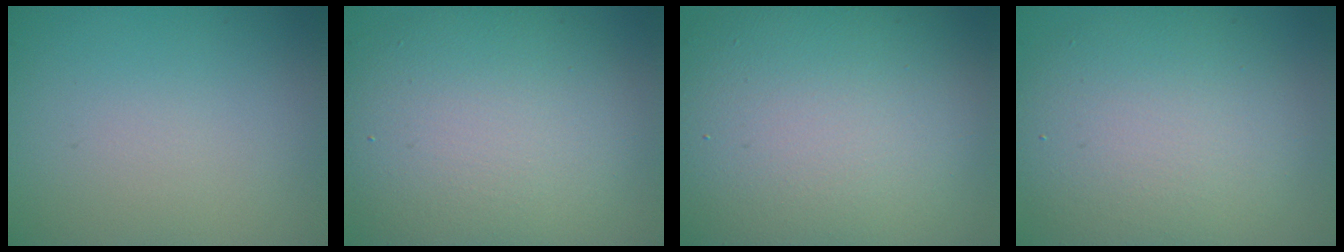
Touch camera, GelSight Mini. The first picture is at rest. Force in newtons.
{"total": 9.5, "press": 9.4, "slide": 0.5}
{"total": 13.8, "press": 13.7, "slide": 1.2}
{"total": 7.5, "press": 7.5, "slide": 0.8}